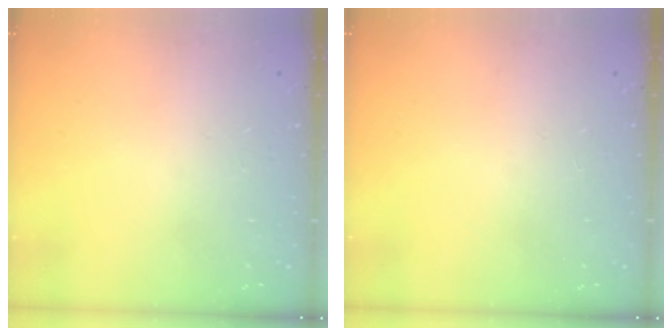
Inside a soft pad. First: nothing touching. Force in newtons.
{"total": 0.0}